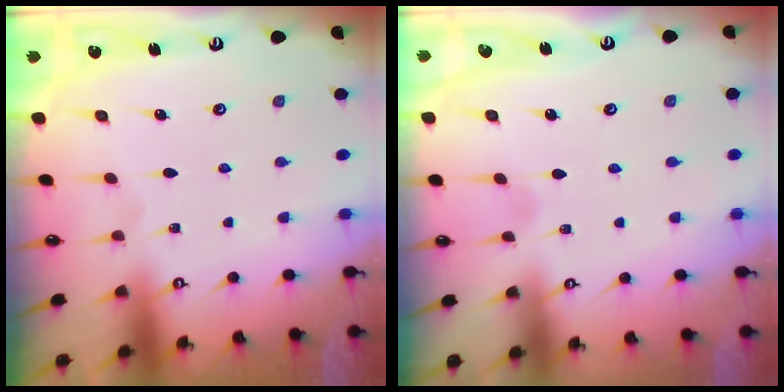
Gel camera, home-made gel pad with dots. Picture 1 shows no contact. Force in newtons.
{"total": 1.0, "press": 1.0, "slide": 0.2}